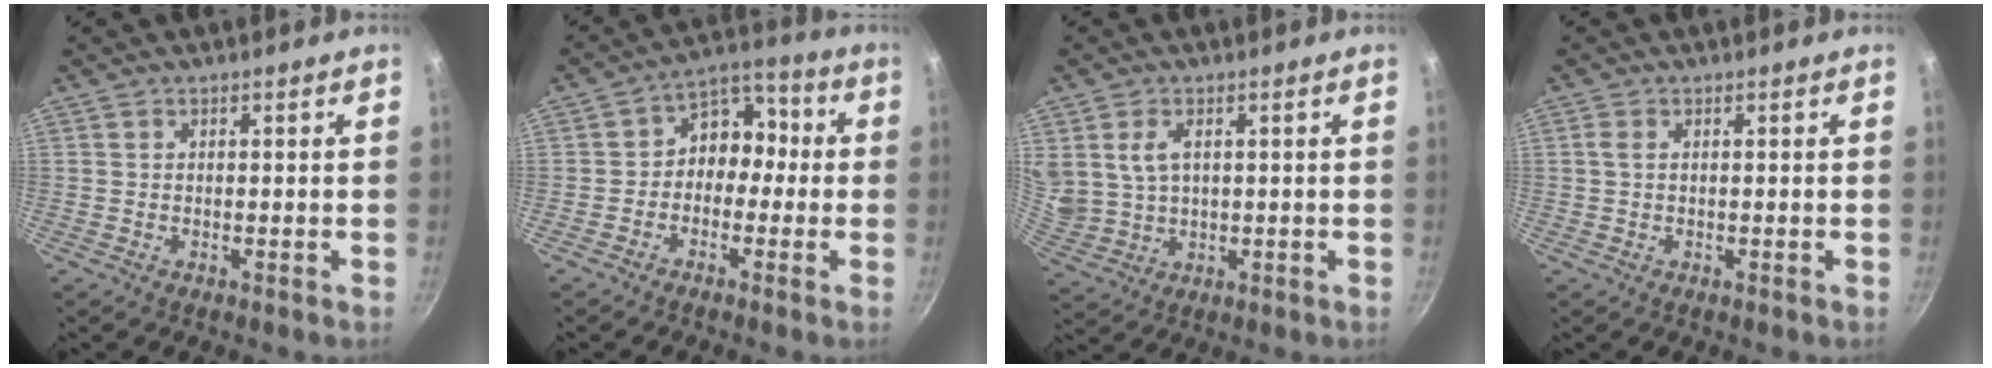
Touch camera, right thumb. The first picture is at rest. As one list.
[{"total": 8.3, "force": [-1.0, 6.7, 4.9], "torque": [-0.017, 0.039, -0.039]}, {"total": 7.1, "force": [2.3, 4.8, 4.8], "torque": [-0.083, -0.012, 0.055]}, {"total": 1.2, "force": [0.3, 0.6, 1.0], "torque": [-0.020, 0.002, 0.003]}]